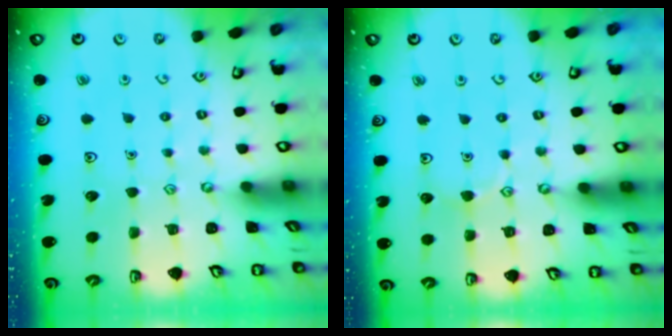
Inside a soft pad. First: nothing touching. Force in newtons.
{"total": 4.5, "press": 4.5, "slide": 0.5}